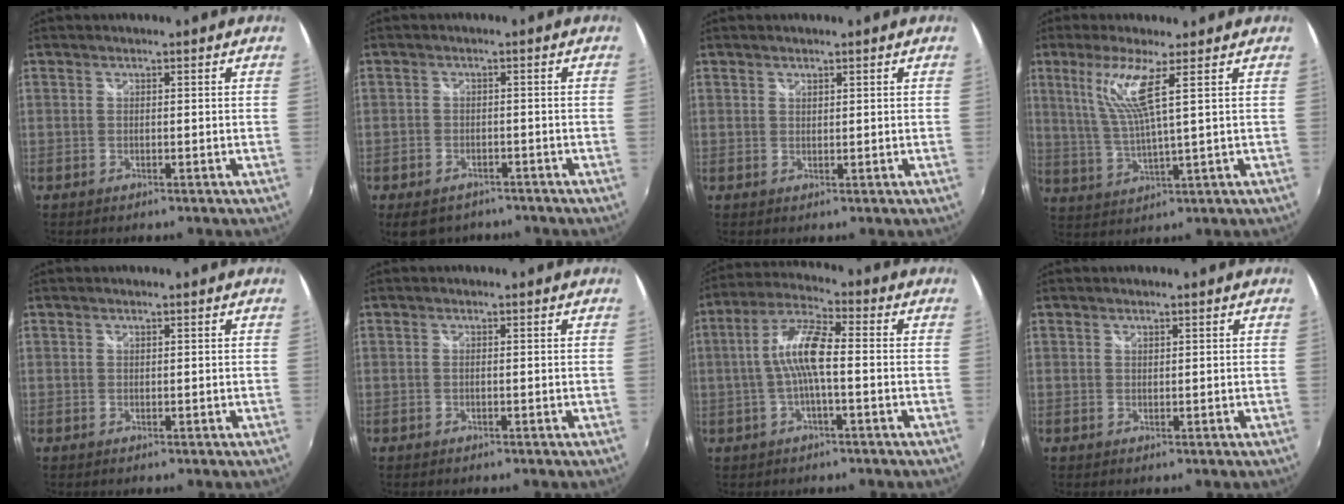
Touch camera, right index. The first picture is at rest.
{"total": 5.2, "force": [-3.6, 3.5, 1.2], "torque": [-0.038, -0.004, -0.051]}
{"total": 0.8, "force": [0.7, 0.4, 0.2], "torque": [-0.002, 0.002, 0.012]}
{"total": 8.0, "force": [3.6, -0.2, 7.1], "torque": [-0.146, -0.008, 0.078]}
{"total": 0.0}
{"total": 0.6, "force": [-0.1, -0.1, 0.5], "torque": [-0.011, 0.001, -0.003]}
{"total": 8.8, "force": [-0.7, 1.8, 8.6], "torque": [-0.179, 0.016, -0.014]}
{"total": 0.6, "force": [0.5, 0.3, 0.2], "torque": [-0.001, 0.001, 0.009]}